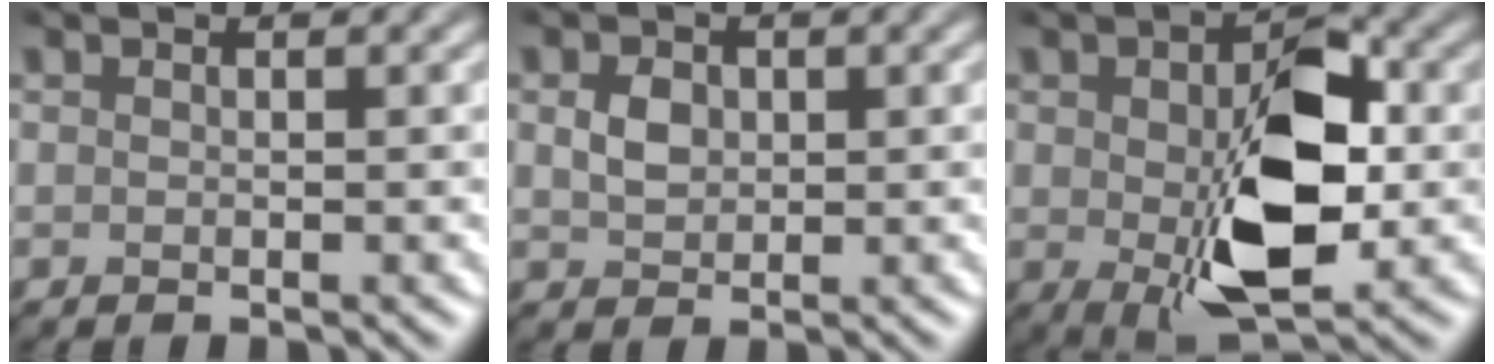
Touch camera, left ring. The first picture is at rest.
{"total": 1.8, "force": [0.2, 1.5, 1.0], "torque": [-0.028, 0.001, 0.005]}
{"total": 9.7, "force": [-1.0, 5.2, 8.1], "torque": [-0.137, -0.008, -0.009]}